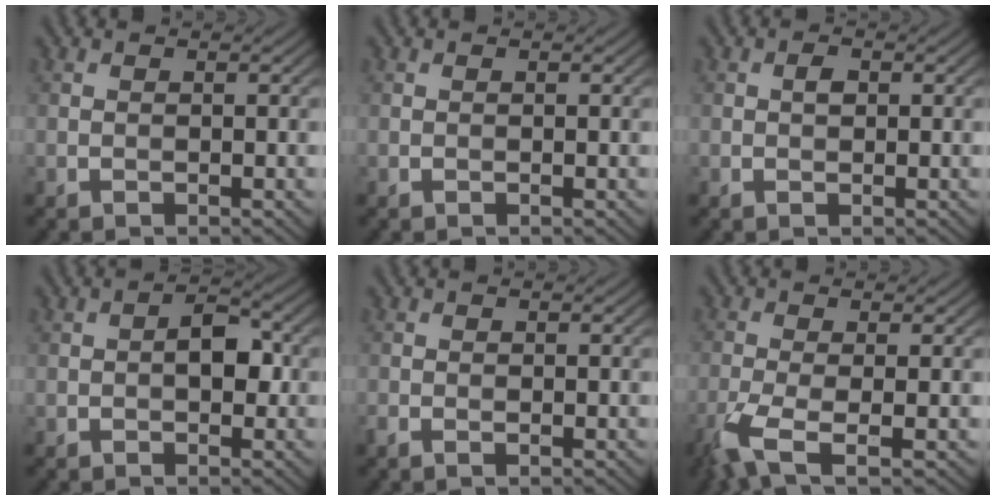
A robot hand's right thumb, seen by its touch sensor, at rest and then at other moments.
{"total": 0.0}
{"total": 1.2, "force": [0.2, 0.7, 0.9], "torque": [-0.015, 0.003, 0.001]}
{"total": 3.3, "force": [-0.2, 1.9, 2.7], "torque": [-0.041, 0.004, -0.009]}
{"total": 1.0, "force": [-0.4, 0.5, 0.7], "torque": [-0.018, 0.000, -0.010]}
{"total": 5.3, "force": [-2.8, 1.1, 4.4], "torque": [-0.102, -0.006, -0.069]}